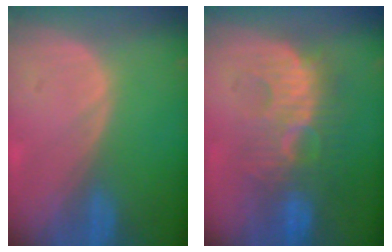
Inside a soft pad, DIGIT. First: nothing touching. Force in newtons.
{"total": 9.1, "press": 8.9, "slide": 1.7}